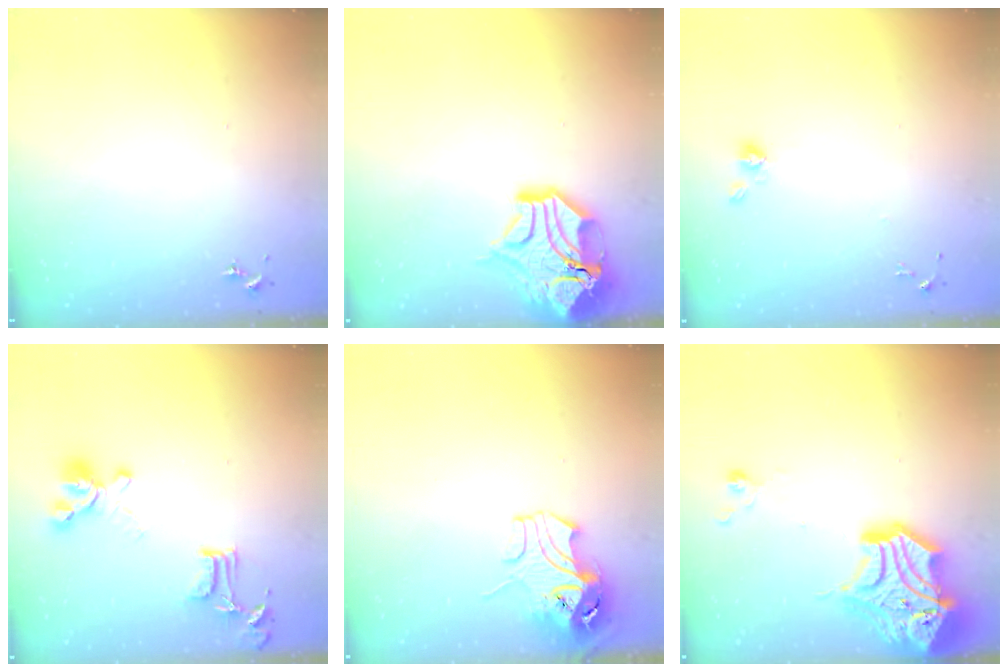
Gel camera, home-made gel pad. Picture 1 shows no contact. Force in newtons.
{"total": 17.9, "press": 17.7, "slide": 2.6}
{"total": 6.5, "press": 6.4, "slide": 1.5}
{"total": 15.9, "press": 15.9, "slide": 1.0}
{"total": 10.3, "press": 10.2, "slide": 1.6}
{"total": 21.9, "press": 21.7, "slide": 2.9}